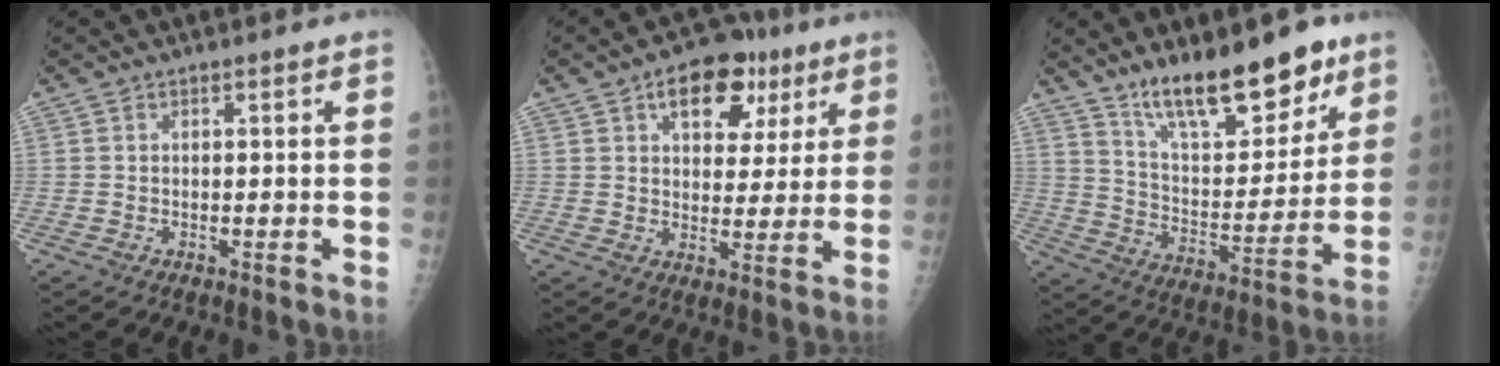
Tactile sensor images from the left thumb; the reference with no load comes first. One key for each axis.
{"total": 12.7, "fx": 6.3, "fy": 7.8, "fz": 7.8, "tx": -0.067, "ty": -0.006, "tz": 0.090}
{"total": 18.3, "fx": 13.1, "fy": 6.5, "fz": 11.0, "tx": -0.122, "ty": -0.091, "tz": 0.222}